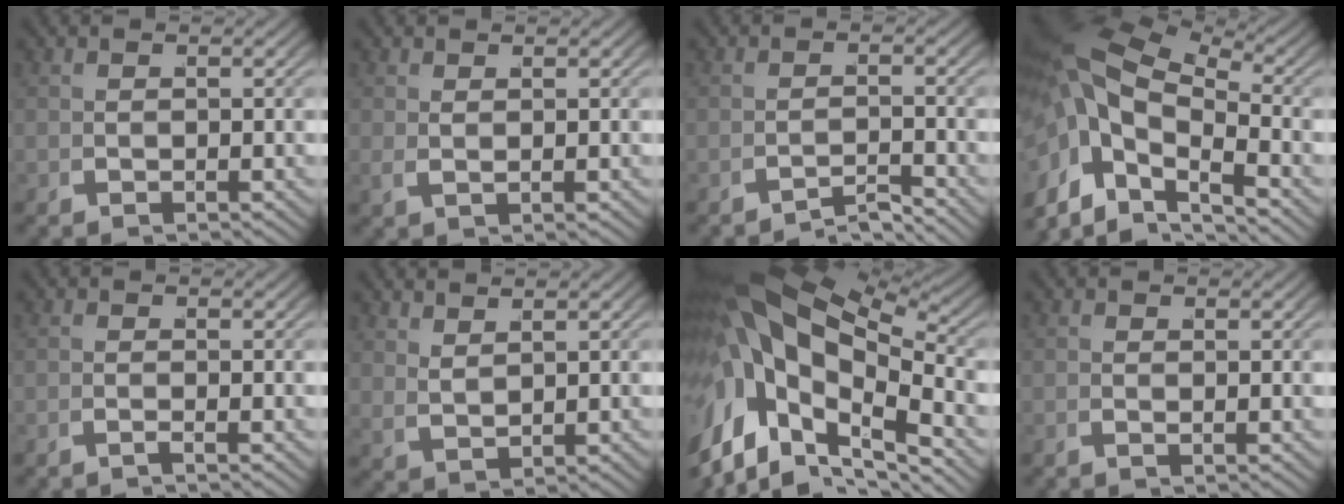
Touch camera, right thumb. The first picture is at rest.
{"total": 0.9, "force": [0.5, -0.7, 0.3], "torque": [0.002, 0.007, 0.009]}
{"total": 3.0, "force": [-2.7, -1.1, -0.7], "torque": [0.027, 0.007, -0.057]}
{"total": 10.1, "force": [-0.8, 6.5, 7.6], "torque": [-0.163, -0.018, -0.021]}
{"total": 1.5, "force": [-0.6, -1.1, -0.8], "torque": [0.021, 0.011, -0.022]}
{"total": 1.5, "force": [1.3, -0.2, 0.8], "torque": [-0.011, 0.011, 0.022]}
{"total": 14.4, "force": [-0.8, 8.6, 11.5], "torque": [-0.225, -0.023, -0.002]}
{"total": 0.6, "force": [-0.1, -0.5, -0.3], "torque": [0.009, 0.006, -0.007]}